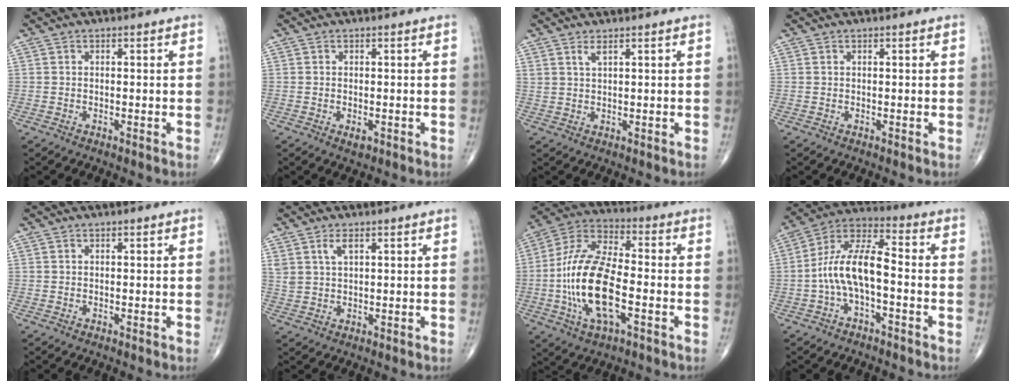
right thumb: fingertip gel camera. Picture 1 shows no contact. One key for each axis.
{"total": 1.6, "fx": -0.6, "fy": 0.9, "fz": 1.2, "tx": -0.018, "ty": -0.001, "tz": -0.008}
{"total": 1.6, "fx": 1.1, "fy": 0.3, "fz": 1.1, "tx": -0.023, "ty": -0.006, "tz": 0.025}
{"total": 0.0}
{"total": 0.0}
{"total": 3.3, "fx": 1.7, "fy": 1.4, "fz": 2.4, "tx": -0.047, "ty": -0.005, "tz": 0.039}
{"total": 18.3, "fx": -3.8, "fy": 8.0, "fz": 16.0, "tx": -0.324, "ty": 0.026, "tz": -0.074}
{"total": 11.5, "fx": -2.3, "fy": 4.8, "fz": 10.3, "tx": -0.198, "ty": 0.049, "tz": -0.050}